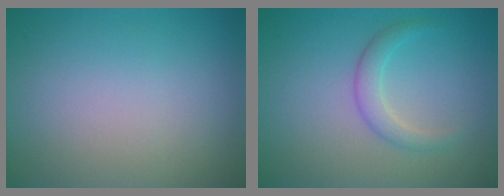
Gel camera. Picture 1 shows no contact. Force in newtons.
{"total": 2.0, "press": 2.0, "slide": 0.0}